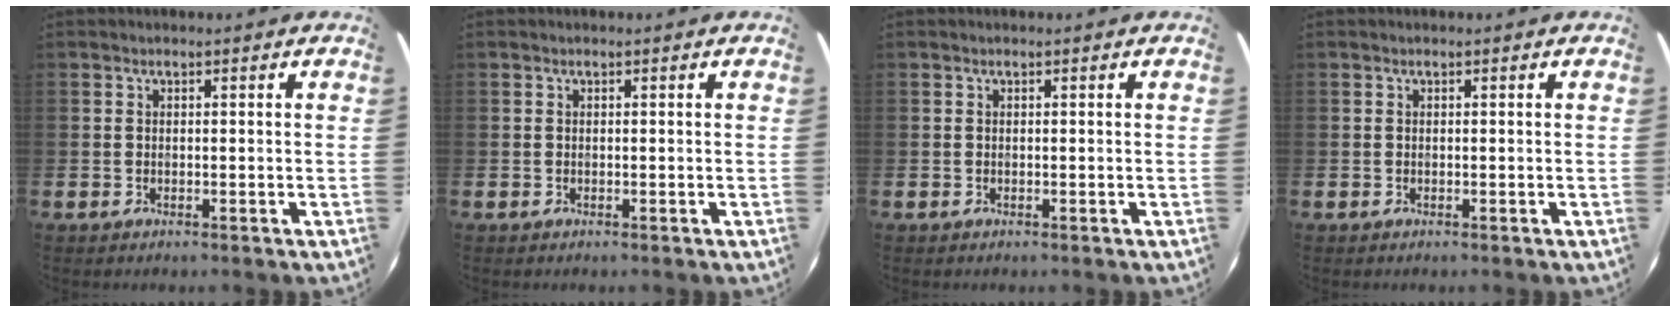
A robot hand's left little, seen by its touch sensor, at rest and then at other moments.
{"total": 0.0}
{"total": 0.0}
{"total": 0.0}